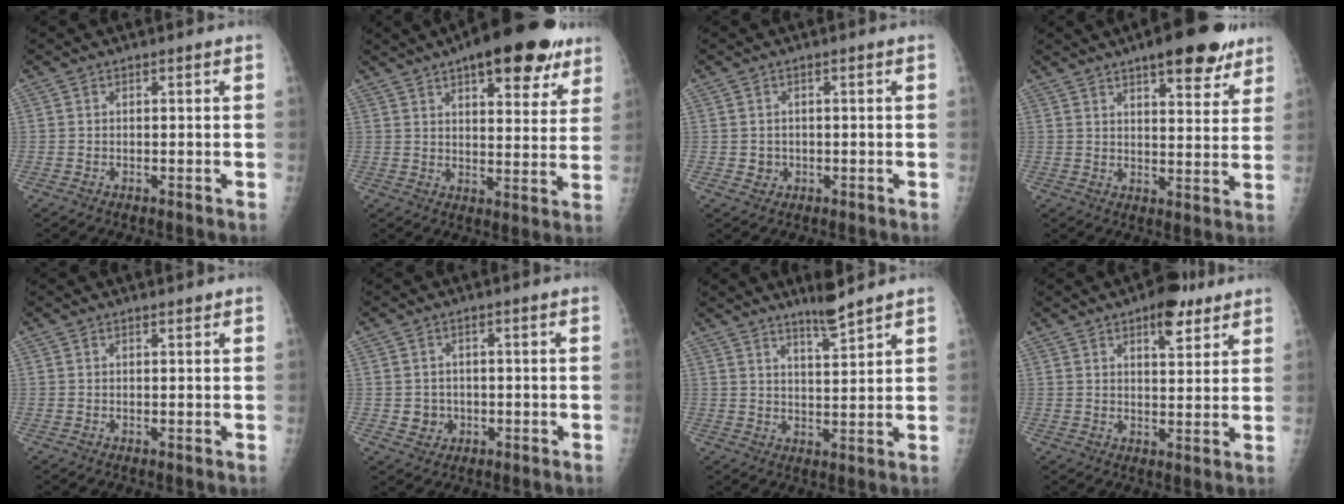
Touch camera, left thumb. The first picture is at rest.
{"total": 18.9, "force": [11.2, 7.3, 13.3], "torque": [-0.150, -0.025, 0.156]}
{"total": 1.9, "force": [-0.5, 1.8, 0.2], "torque": [0.009, 0.004, -0.004]}
{"total": 13.1, "force": [8.4, 4.5, 9.0], "torque": [-0.087, -0.034, 0.115]}
{"total": 0.7, "force": [0.5, 0.2, 0.5], "torque": [-0.006, -0.001, 0.007]}
{"total": 3.4, "force": [-0.9, 3.2, 0.6], "torque": [0.012, 0.004, -0.007]}
{"total": 5.4, "force": [4.5, 0.2, 3.0], "torque": [-0.045, -0.038, 0.078]}
{"total": 7.7, "force": [4.6, 3.3, 5.2], "torque": [-0.051, -0.021, 0.061]}